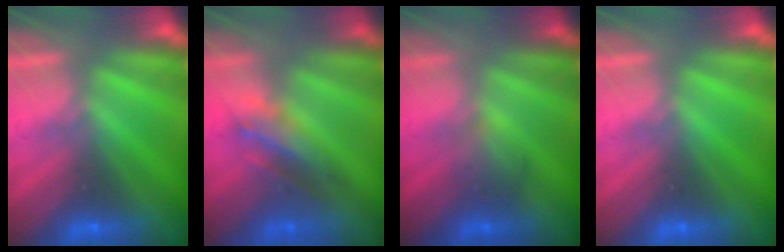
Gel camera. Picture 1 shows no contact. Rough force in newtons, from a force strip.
{"total": 2.7}
{"total": 1.8}
{"total": 0.0}